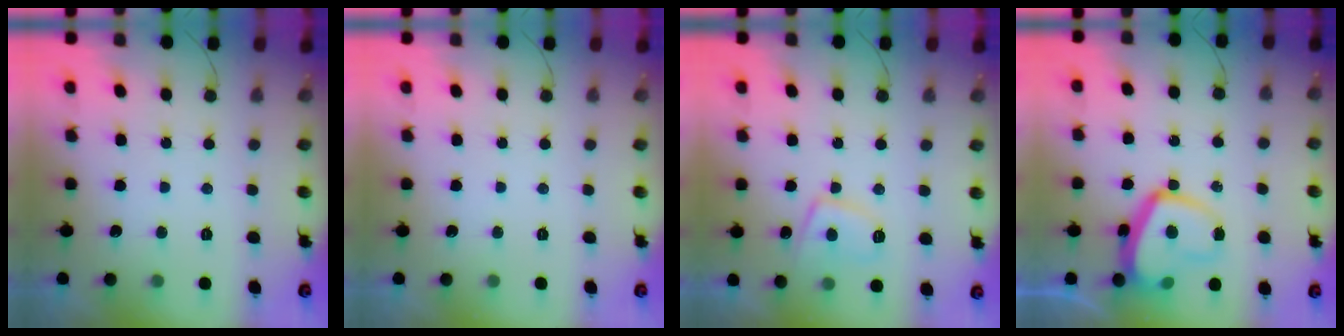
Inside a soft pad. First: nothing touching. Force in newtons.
{"total": 0.0}
{"total": 8.2, "press": 8.1, "slide": 1.2}
{"total": 14.8, "press": 14.7, "slide": 1.4}